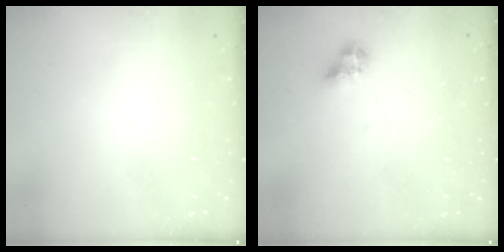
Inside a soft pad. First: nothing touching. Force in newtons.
{"total": 6.4, "press": 6.3, "slide": 0.5}